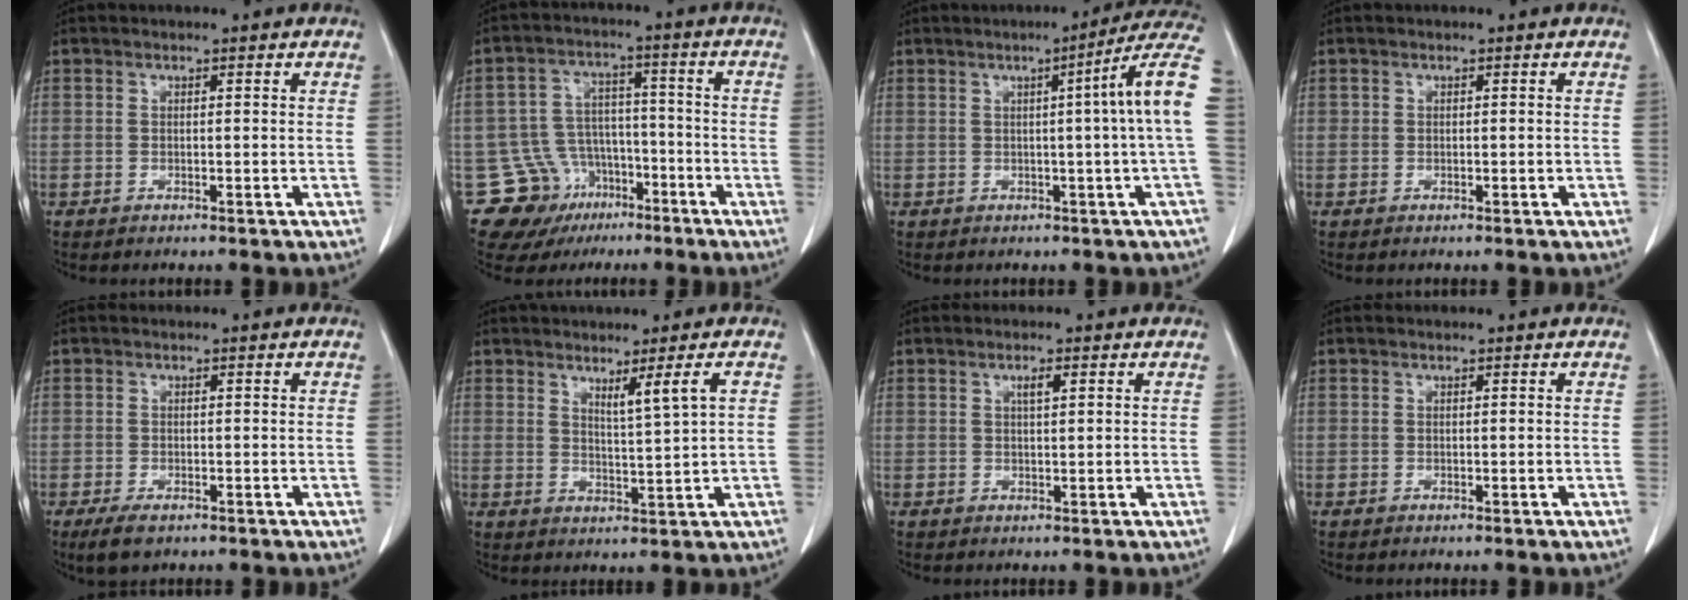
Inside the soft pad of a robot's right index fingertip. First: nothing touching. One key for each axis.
{"total": 13.1, "fx": -7.4, "fy": 10.6, "fz": 2.5, "tx": -0.052, "ty": 0.058, "tz": -0.105}
{"total": 9.7, "fx": 0.7, "fy": -1.9, "fz": 9.5, "tx": -0.106, "ty": 0.015, "tz": 0.001}
{"total": 0.5, "fx": -0.1, "fy": 0.3, "fz": 0.4, "tx": -0.008, "ty": 0.004, "tz": 0.000}
{"total": 3.1, "fx": -1.8, "fy": 1.6, "fz": 1.9, "tx": -0.042, "ty": -0.005, "tz": -0.024}
{"total": 3.8, "fx": 1.8, "fy": -1.0, "fz": 3.2, "tx": -0.055, "ty": -0.017, "tz": 0.036}
{"total": 1.6, "fx": 0.7, "fy": 0.2, "fz": 1.4, "tx": -0.026, "ty": 0.000, "tz": 0.011}
{"total": 0.0}